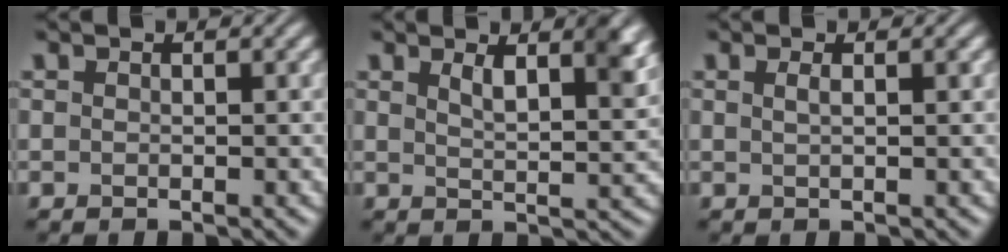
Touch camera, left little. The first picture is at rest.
{"total": 4.5, "force": [2.3, 1.4, 3.6], "torque": [-0.050, -0.002, 0.035]}
{"total": 1.1, "force": [0.4, 0.3, 0.9], "torque": [-0.013, 0.004, 0.004]}